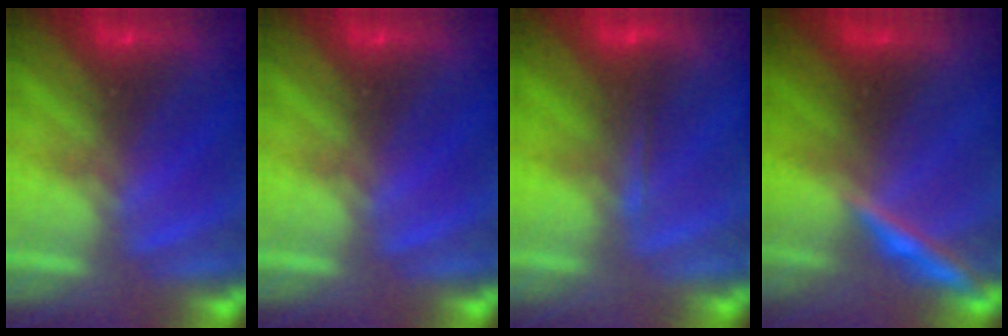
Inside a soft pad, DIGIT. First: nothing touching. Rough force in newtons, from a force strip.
{"total": 0.0}
{"total": 1.8}
{"total": 1.9}